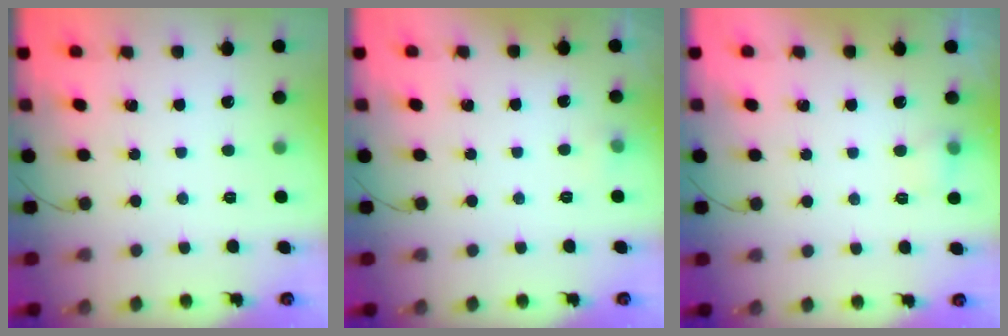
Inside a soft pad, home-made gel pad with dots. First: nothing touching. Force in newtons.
{"total": 4.4, "press": 3.0, "slide": 3.2}
{"total": 4.7, "press": 4.6, "slide": 0.9}